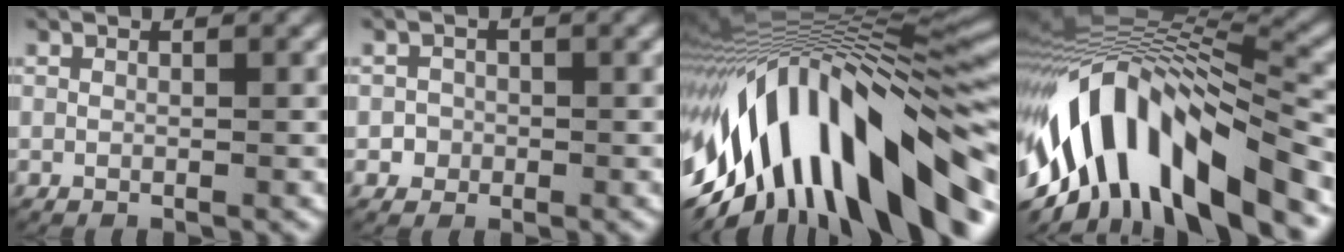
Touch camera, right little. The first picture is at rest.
{"total": 2.6, "force": [-0.7, 2.5, 0.2], "torque": [-0.008, -0.002, -0.018]}
{"total": 19.3, "force": [-4.7, 11.2, 15.0], "torque": [-0.261, 0.020, -0.073]}
{"total": 17.3, "force": [-4.7, 10.6, 12.8], "torque": [-0.230, 0.008, -0.079]}